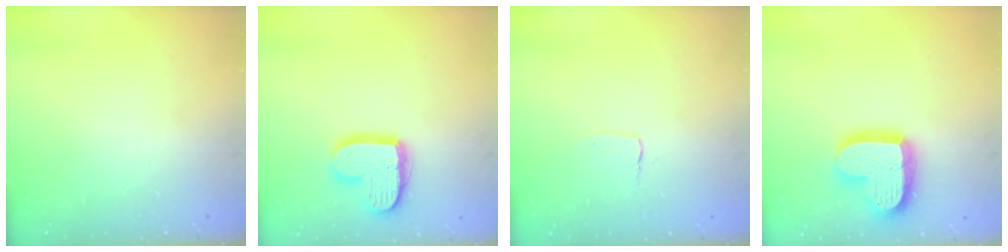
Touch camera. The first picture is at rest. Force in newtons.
{"total": 14.4, "press": 14.3, "slide": 1.0}
{"total": 2.9, "press": 2.9, "slide": 0.2}
{"total": 17.7, "press": 17.7, "slide": 1.5}